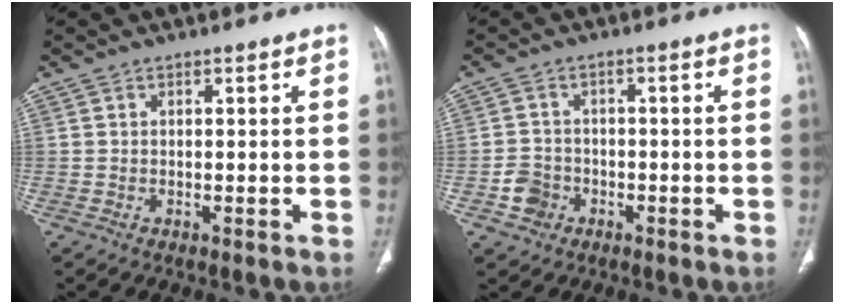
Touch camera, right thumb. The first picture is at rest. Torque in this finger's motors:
{"motor_torque": [0.65, 0.57, 0.51, 0.04, -0.04]}